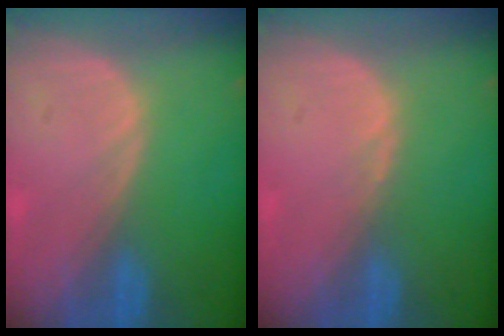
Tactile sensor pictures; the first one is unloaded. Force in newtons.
{"total": 0.6, "press": 0.5, "slide": 0.3}